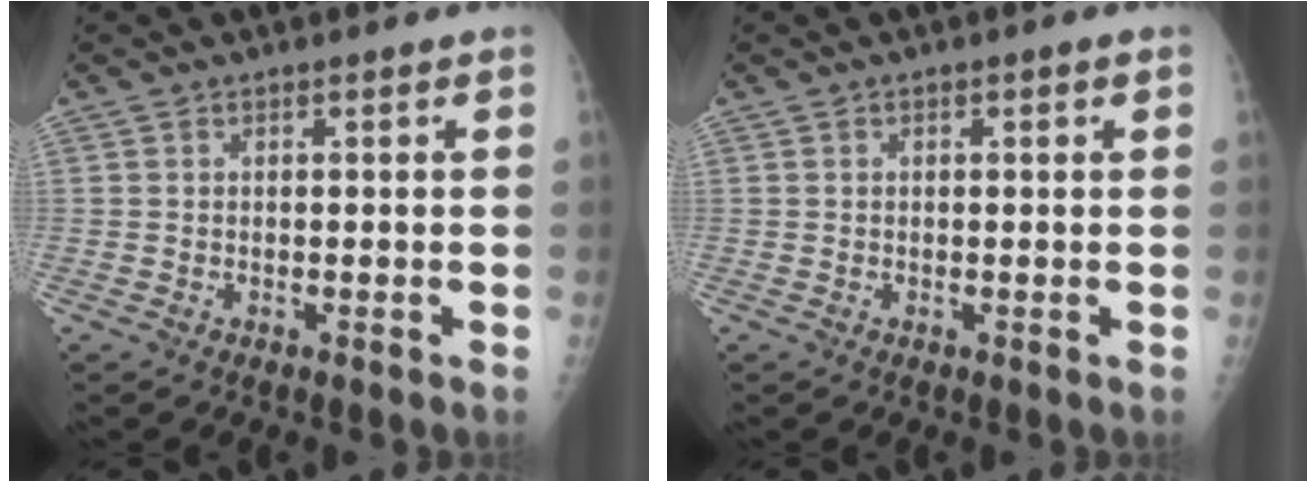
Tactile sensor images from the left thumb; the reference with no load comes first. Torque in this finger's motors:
{"motor_torque": [-0.13, 0.04, -0.40, -0.18, 0.01]}